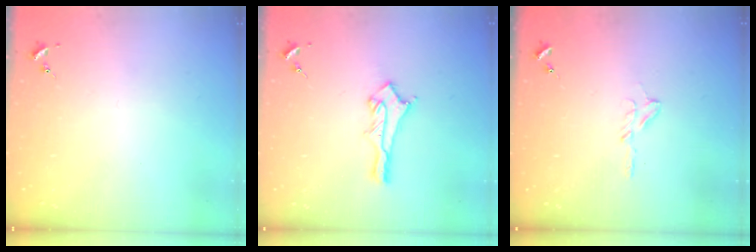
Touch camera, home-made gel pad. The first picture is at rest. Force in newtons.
{"total": 12.5, "press": 12.5, "slide": 1.2}
{"total": 5.5, "press": 5.5, "slide": 0.5}